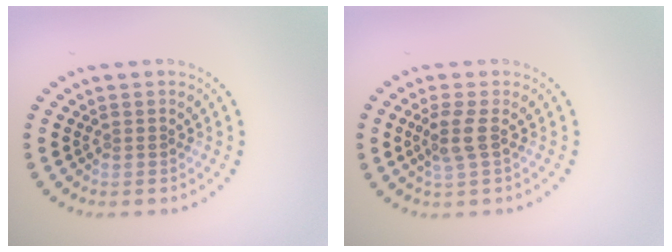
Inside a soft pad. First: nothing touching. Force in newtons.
{"total": 1.9, "press": 1.6, "slide": 1.1}